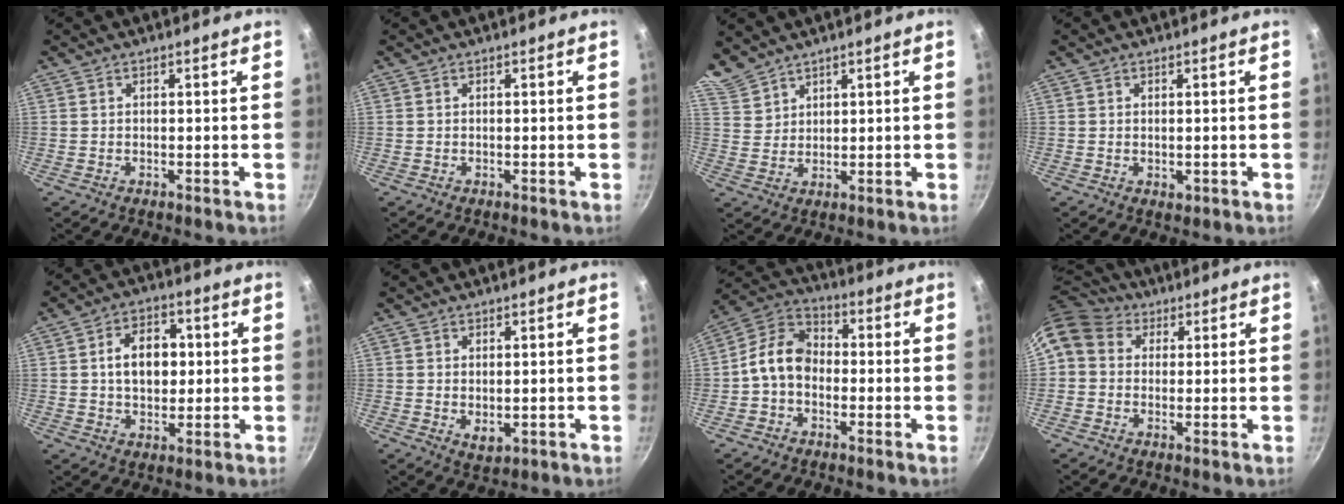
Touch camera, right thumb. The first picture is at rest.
{"total": 0.0}
{"total": 6.1, "force": [5.6, 2.4, 0.9], "torque": [-0.010, -0.002, 0.123]}
{"total": 1.0, "force": [0.0, 0.7, 0.7], "torque": [-0.010, -0.003, 0.001]}
{"total": 9.8, "force": [1.2, 6.9, 6.9], "torque": [-0.079, 0.011, 0.016]}
{"total": 3.0, "force": [0.3, 1.8, 2.4], "torque": [-0.036, -0.013, 0.009]}
{"total": 8.9, "force": [-1.4, 6.6, 5.8], "torque": [-0.084, 0.034, -0.049]}
{"total": 10.6, "force": [3.7, 8.6, 5.0], "torque": [-0.093, 0.018, 0.051]}